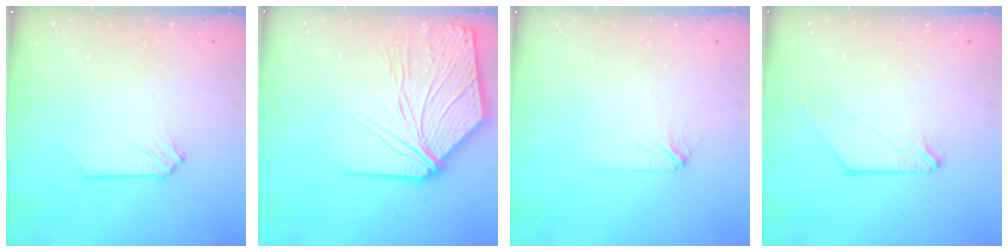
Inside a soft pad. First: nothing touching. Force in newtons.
{"total": 16.6, "press": 16.4, "slide": 2.8}
{"total": 1.9, "press": 1.8, "slide": 0.3}
{"total": 0.5, "press": 0.5, "slide": 0.0}